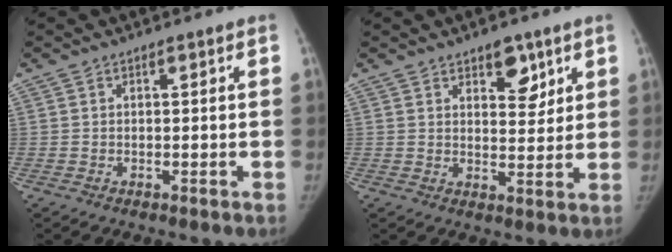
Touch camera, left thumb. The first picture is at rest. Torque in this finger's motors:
{"motor_torque": [0.82, 0.63, 0.68, -0.26, 0.16]}